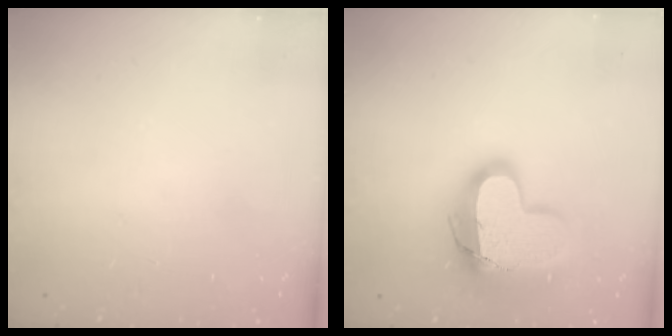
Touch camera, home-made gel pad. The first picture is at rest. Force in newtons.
{"total": 17.2, "press": 17.1, "slide": 1.5}